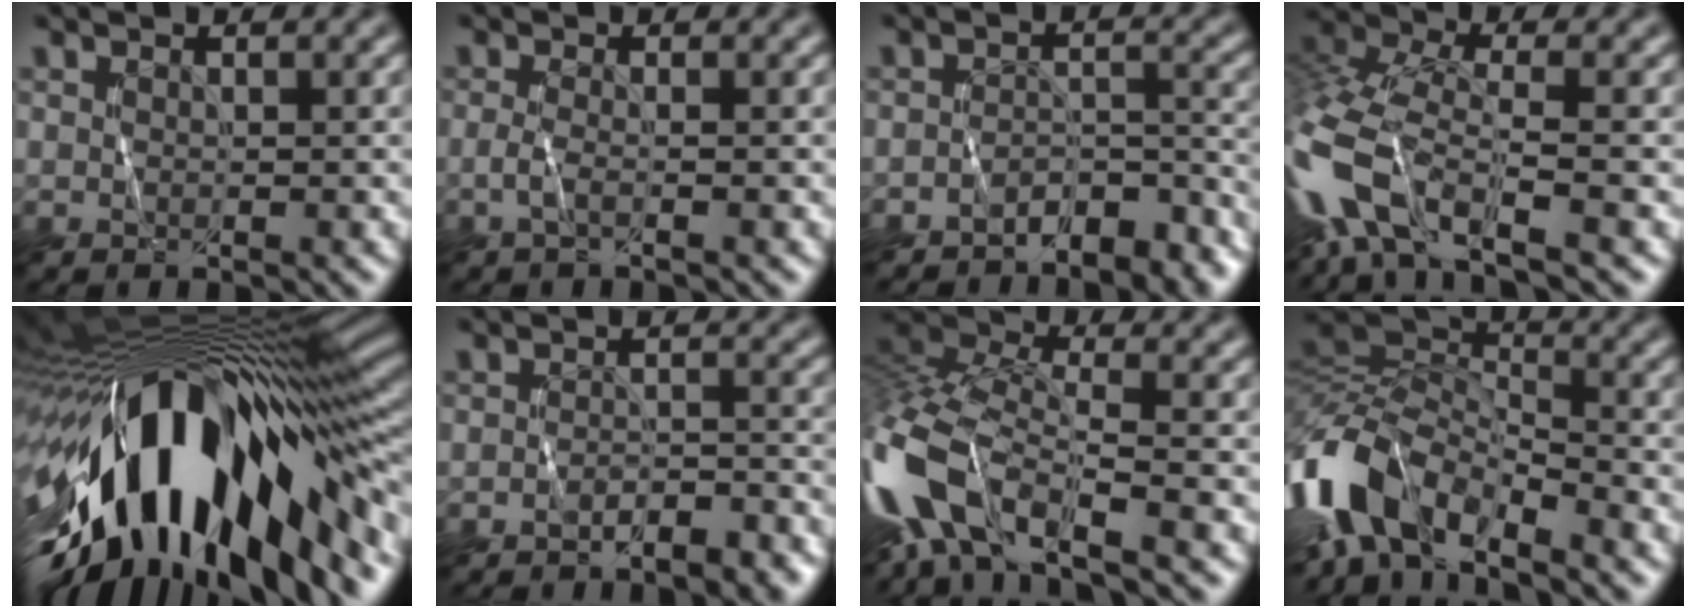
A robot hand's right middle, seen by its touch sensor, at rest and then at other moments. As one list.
[{"total": 1.1, "force": [-0.7, 0.2, 0.8], "torque": [-0.017, -0.003, -0.014]}, {"total": 4.1, "force": [-3.7, 1.3, 1.1], "torque": [-0.010, 0.005, -0.059]}, {"total": 9.1, "force": [-4.4, 3.9, 6.9], "torque": [-0.156, 0.001, -0.103]}, {"total": 17.7, "force": [-6.0, 7.5, 14.9], "torque": [-0.246, -0.002, -0.101]}, {"total": 2.7, "force": [-2.3, 0.6, 1.2], "torque": [-0.014, 0.006, -0.037]}, {"total": 10.2, "force": [-4.7, 4.7, 7.7], "torque": [-0.169, 0.002, -0.104]}, {"total": 8.9, "force": [-5.6, 4.2, 5.4], "torque": [-0.111, 0.003, -0.124]}]